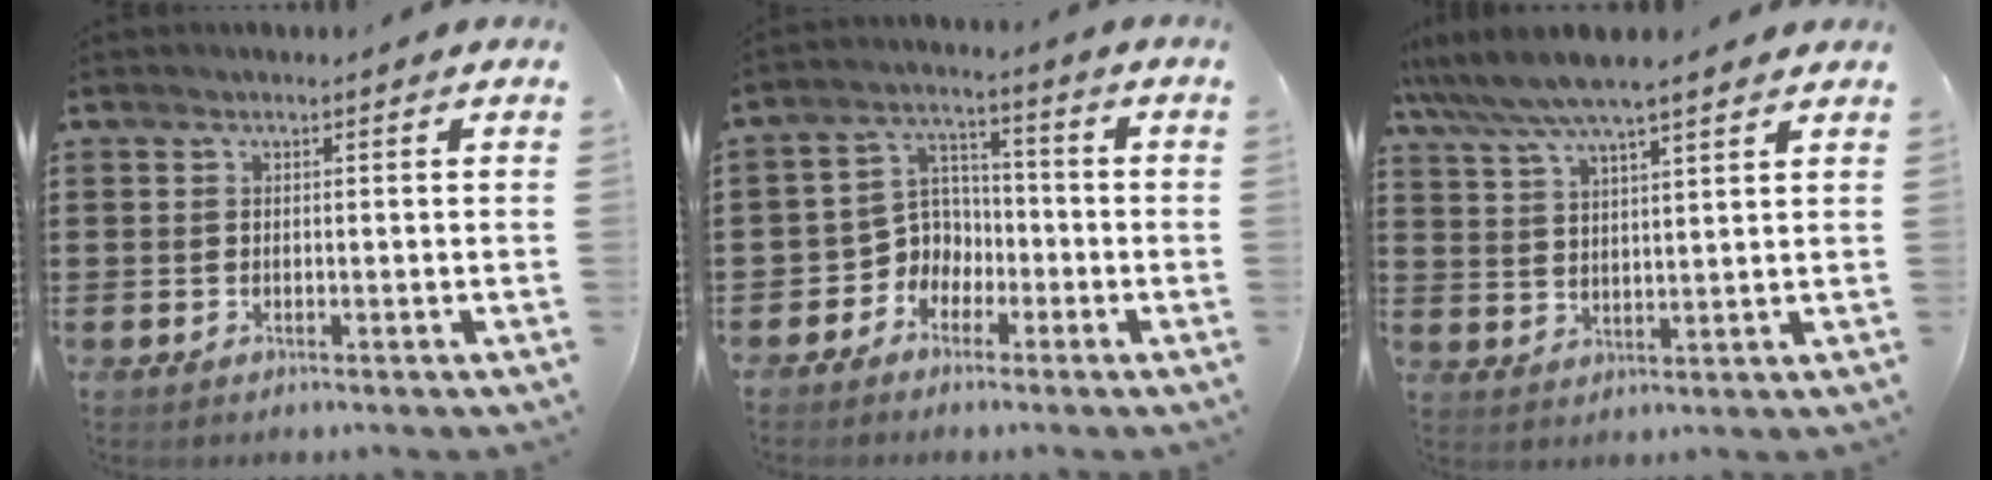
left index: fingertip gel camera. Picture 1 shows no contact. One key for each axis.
{"total": 5.4, "fx": -2.5, "fy": 4.7, "fz": 1.1, "tx": -0.052, "ty": 0.000, "tz": -0.056}
{"total": 6.6, "fx": 5.7, "fy": 1.1, "fz": 3.0, "tx": -0.077, "ty": -0.016, "tz": 0.101}